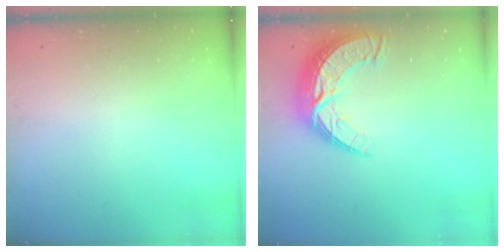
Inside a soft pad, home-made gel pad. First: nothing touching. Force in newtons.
{"total": 13.0, "press": 12.9, "slide": 1.0}